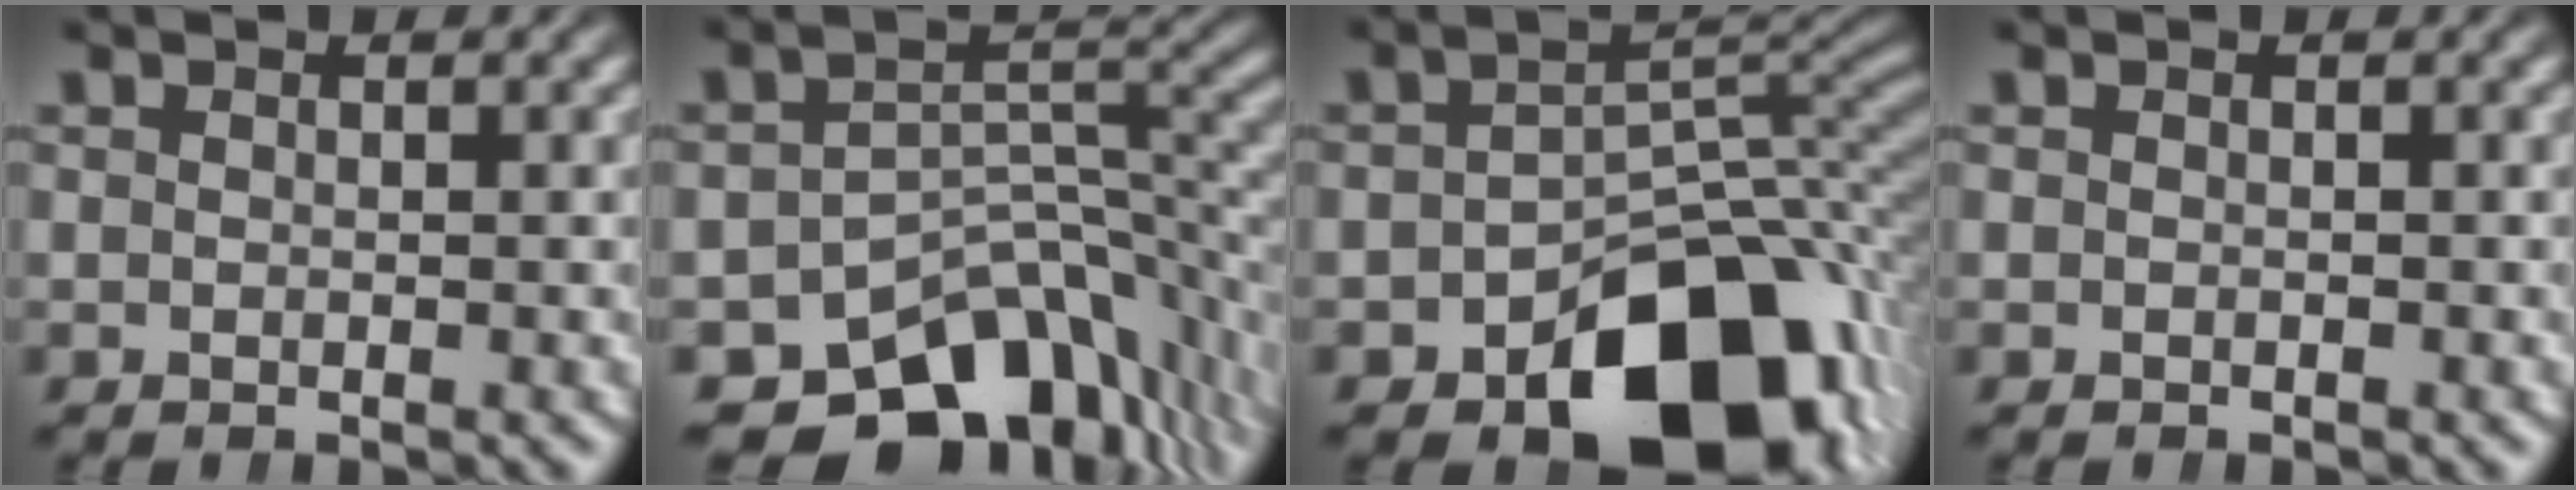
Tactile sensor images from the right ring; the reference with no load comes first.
{"total": 14.7, "force": [-9.2, 7.6, 8.5], "torque": [-0.108, -0.034, -0.125]}
{"total": 13.5, "force": [-6.9, 6.8, 9.5], "torque": [-0.112, -0.013, -0.095]}
{"total": 0.0}